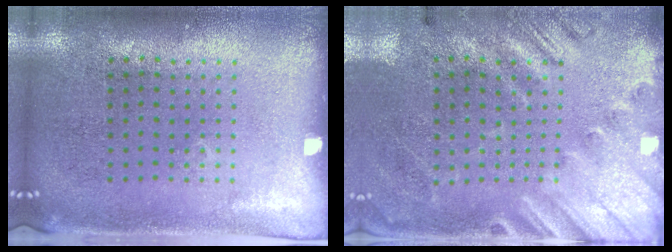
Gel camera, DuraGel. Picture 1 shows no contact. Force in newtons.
{"total": 2.7, "press": 1.9, "slide": 1.9}